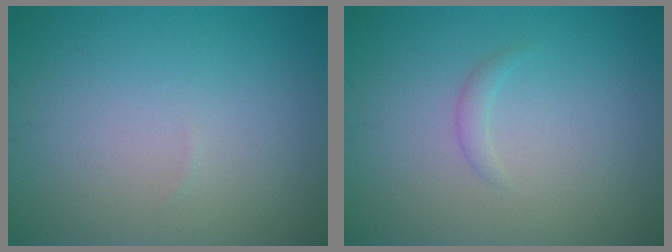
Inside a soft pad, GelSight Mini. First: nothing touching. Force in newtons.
{"total": 0.8, "press": 0.8, "slide": 0.1}